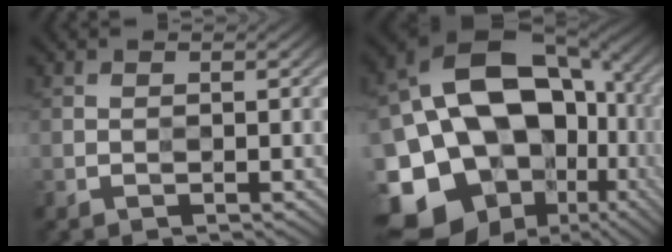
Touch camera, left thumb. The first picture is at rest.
{"total": 21.5, "force": [-2.7, 16.2, 13.9], "torque": [-0.305, -0.023, -0.015]}